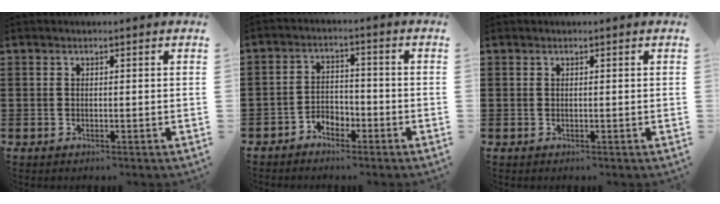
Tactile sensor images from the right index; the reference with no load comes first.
{"total": 3.1, "force": [-2.6, 1.6, 0.5], "torque": [-0.016, 0.008, -0.055]}
{"total": 0.0}